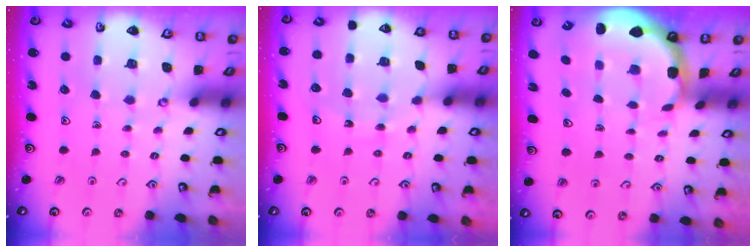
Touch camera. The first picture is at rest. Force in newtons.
{"total": 10.8, "press": 10.3, "slide": 3.0}
{"total": 2.3, "press": 1.3, "slide": 1.8}